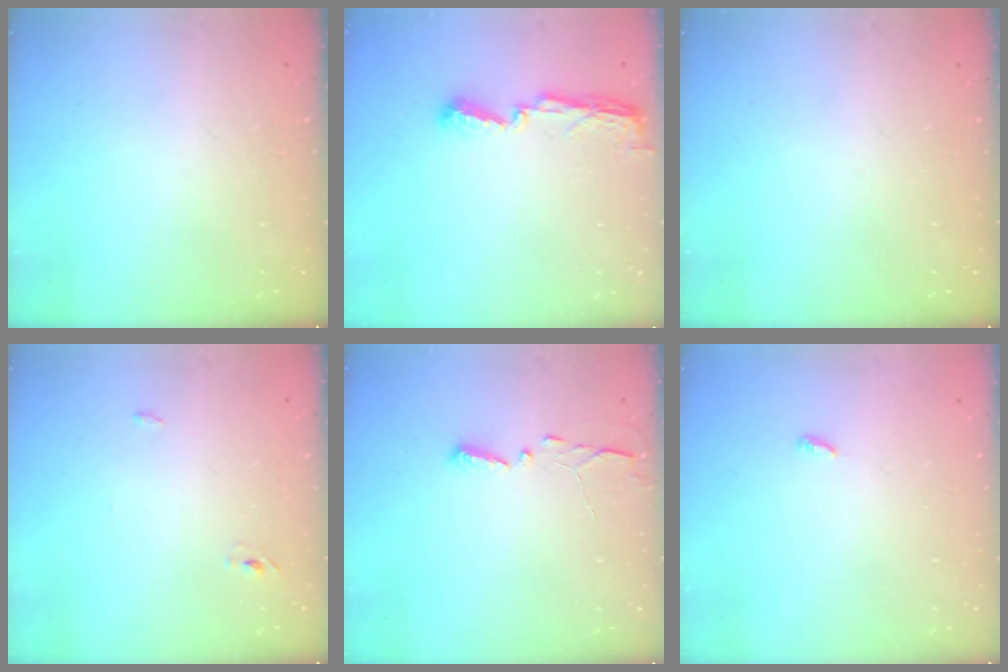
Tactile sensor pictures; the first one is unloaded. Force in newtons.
{"total": 5.8, "press": 5.8, "slide": 0.5}
{"total": 0.0}
{"total": 2.4, "press": 2.2, "slide": 1.0}
{"total": 2.9, "press": 2.9, "slide": 0.4}
{"total": 2.5, "press": 2.5, "slide": 0.2}